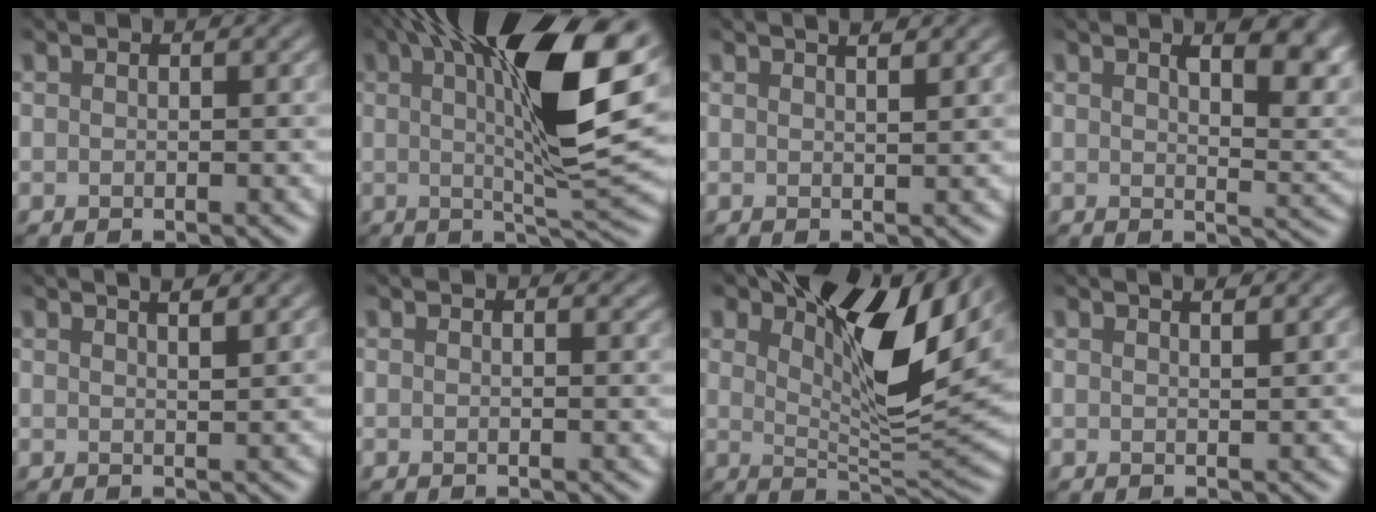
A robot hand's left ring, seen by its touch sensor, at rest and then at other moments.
{"total": 13.9, "force": [4.2, 3.0, 12.8], "torque": [-0.171, 0.003, 0.062]}
{"total": 2.0, "force": [1.4, 0.7, 1.3], "torque": [-0.004, 0.007, 0.005]}
{"total": 7.1, "force": [3.4, 2.7, 5.6], "torque": [-0.054, 0.006, 0.051]}
{"total": 3.0, "force": [2.1, 1.0, 1.9], "torque": [0.005, 0.011, 0.000]}
{"total": 0.6, "force": [0.5, 0.1, 0.2], "torque": [-0.001, -0.001, 0.008]}
{"total": 12.1, "force": [5.5, 4.8, 9.7], "torque": [-0.147, 0.010, 0.092]}
{"total": 1.7, "force": [1.2, 0.5, 1.1], "torque": [-0.008, 0.004, 0.006]}